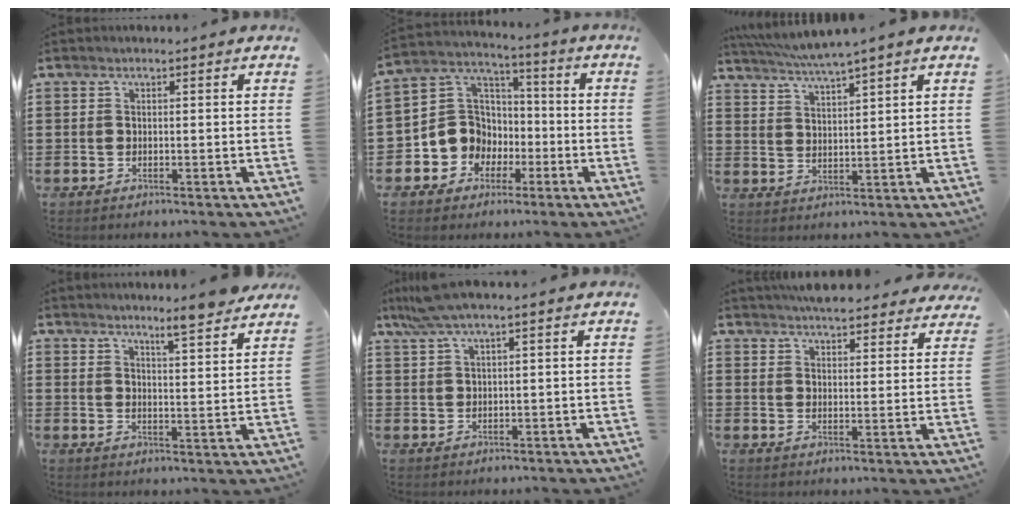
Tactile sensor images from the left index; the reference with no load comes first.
{"total": 9.3, "force": [-2.4, 8.6, 2.4], "torque": [-0.098, 0.003, -0.044]}
{"total": 3.6, "force": [3.2, -0.6, 1.5], "torque": [-0.039, -0.016, 0.055]}
{"total": 5.7, "force": [5.3, -0.4, 2.1], "torque": [-0.040, -0.033, 0.089]}
{"total": 4.0, "force": [2.2, 0.3, 3.4], "torque": [-0.077, 0.003, 0.036]}
{"total": 5.3, "force": [5.1, 0.8, 1.1], "torque": [-0.029, -0.018, 0.095]}